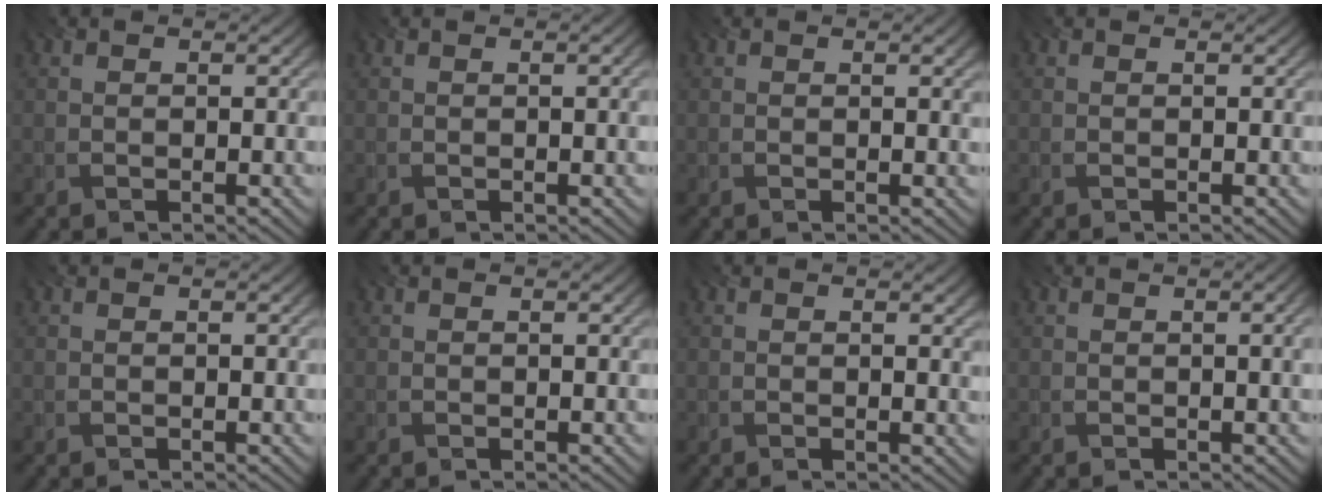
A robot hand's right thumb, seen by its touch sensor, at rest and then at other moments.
{"total": 1.0, "force": [0.1, 0.0, 1.0], "torque": [-0.012, 0.002, 0.001]}
{"total": 1.0, "force": [0.5, 0.1, 0.9], "torque": [-0.010, -0.002, 0.009]}
{"total": 0.0}
{"total": 0.0}
{"total": 0.0}
{"total": 1.3, "force": [0.7, 0.4, 1.0], "torque": [-0.016, -0.003, 0.010]}
{"total": 1.9, "force": [0.3, 0.1, 1.9], "torque": [-0.022, 0.003, 0.004]}